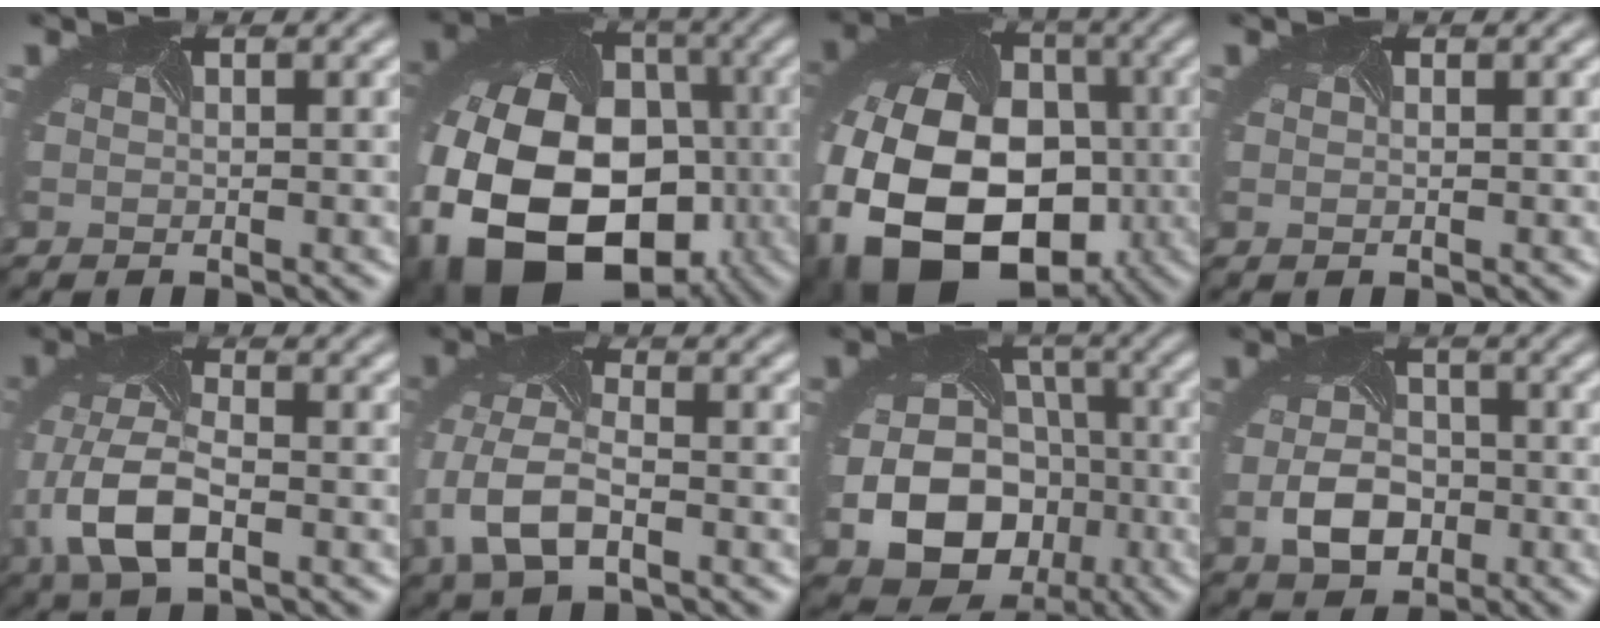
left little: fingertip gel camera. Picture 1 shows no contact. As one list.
[{"total": 21.3, "force": [-7.5, 15.6, 12.5], "torque": [-0.234, -0.065, -0.125]}, {"total": 19.5, "force": [-6.7, 13.7, 12.2], "torque": [-0.239, -0.046, -0.104]}, {"total": 0.0}, {"total": 6.6, "force": [-2.0, 3.5, 5.2], "torque": [-0.131, -0.009, -0.040]}, {"total": 6.2, "force": [-1.9, 3.5, 4.7], "torque": [-0.116, -0.005, -0.043]}, {"total": 12.0, "force": [-3.5, 9.8, 5.9], "torque": [-0.101, -0.051, -0.062]}, {"total": 4.7, "force": [-1.4, 3.2, 3.1], "torque": [-0.070, -0.014, -0.026]}]